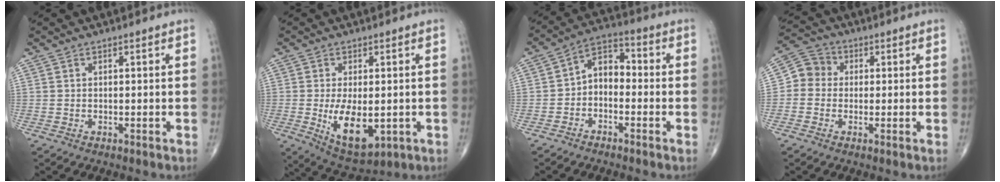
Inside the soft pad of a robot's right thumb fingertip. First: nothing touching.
{"total": 10.9, "force": [-1.8, 5.5, 9.2], "torque": [-0.144, -0.019, -0.013]}
{"total": 6.8, "force": [-1.5, 4.7, 4.7], "torque": [-0.058, 0.036, -0.044]}
{"total": 5.7, "force": [0.0, 5.3, 2.3], "torque": [-0.022, 0.019, -0.017]}